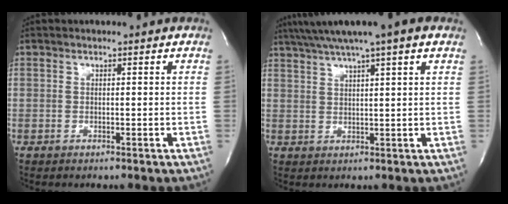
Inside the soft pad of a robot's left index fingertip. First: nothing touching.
{"total": 10.4, "force": [7.5, 0.2, 7.2], "torque": [-0.126, 0.034, 0.107]}